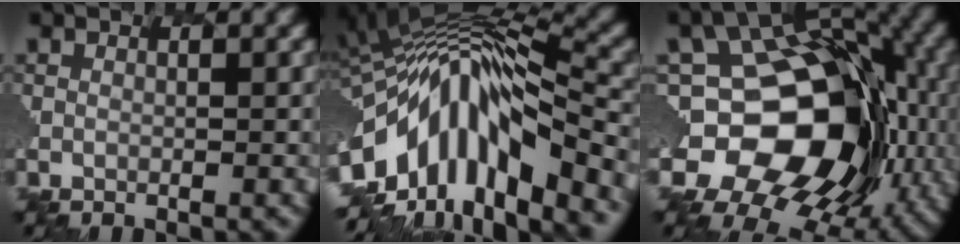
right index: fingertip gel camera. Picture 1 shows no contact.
{"total": 11.7, "force": [-5.3, 4.9, 9.2], "torque": [-0.179, 0.023, -0.085]}
{"total": 14.1, "force": [-1.6, 10.9, 8.7], "torque": [-0.143, -0.006, -0.023]}